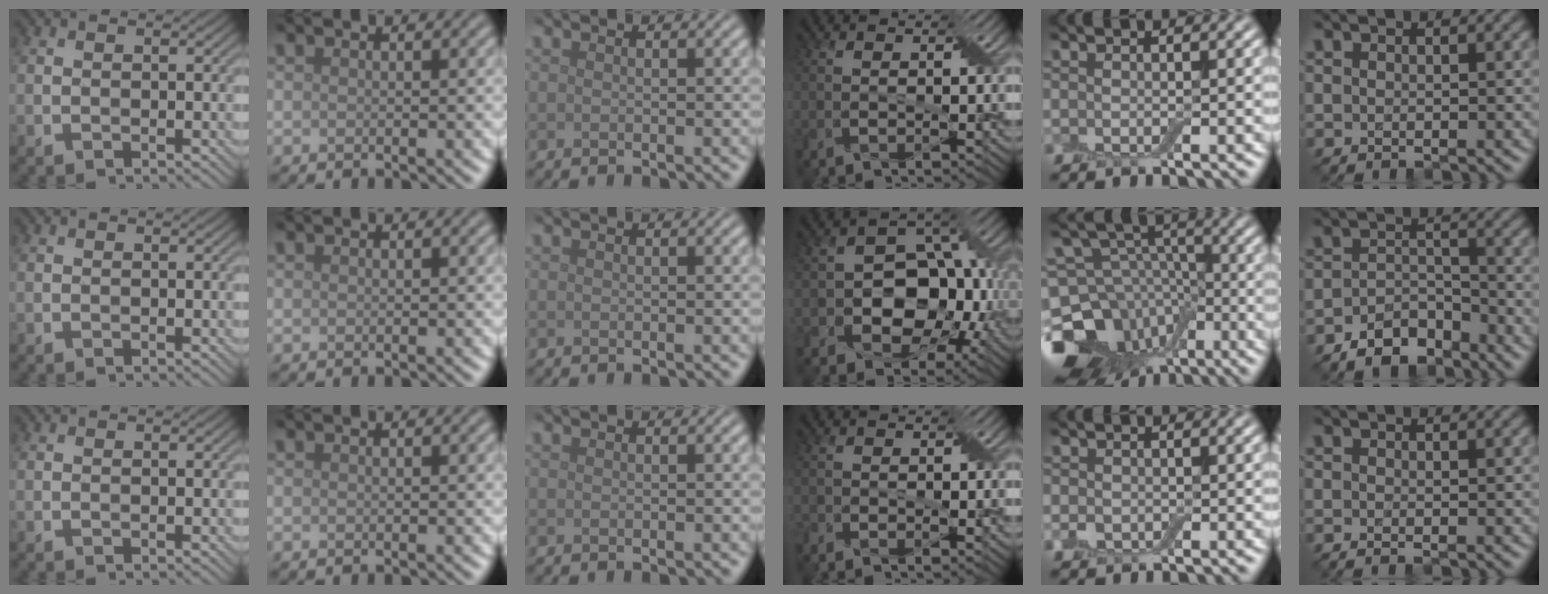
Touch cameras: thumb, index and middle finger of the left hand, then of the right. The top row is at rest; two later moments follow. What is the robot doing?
{"motion": "insert", "object": "drawer"}